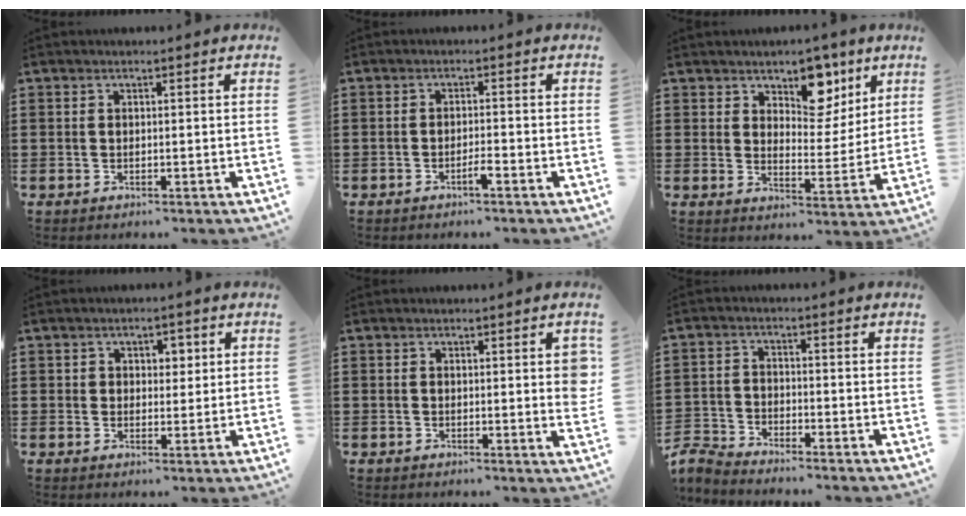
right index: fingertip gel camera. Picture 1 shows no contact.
{"total": 1.9, "force": [-1.3, 0.0, 1.4], "torque": [-0.026, -0.004, -0.023]}
{"total": 8.2, "force": [5.9, 4.7, 3.3], "torque": [-0.064, -0.022, 0.104]}
{"total": 2.5, "force": [1.1, 2.1, 0.8], "torque": [-0.017, 0.010, 0.015]}
{"total": 2.6, "force": [0.8, 0.5, 2.4], "torque": [-0.032, -0.004, 0.010]}
{"total": 3.3, "force": [-3.3, 0.3, 0.0], "torque": [-0.029, -0.006, -0.077]}